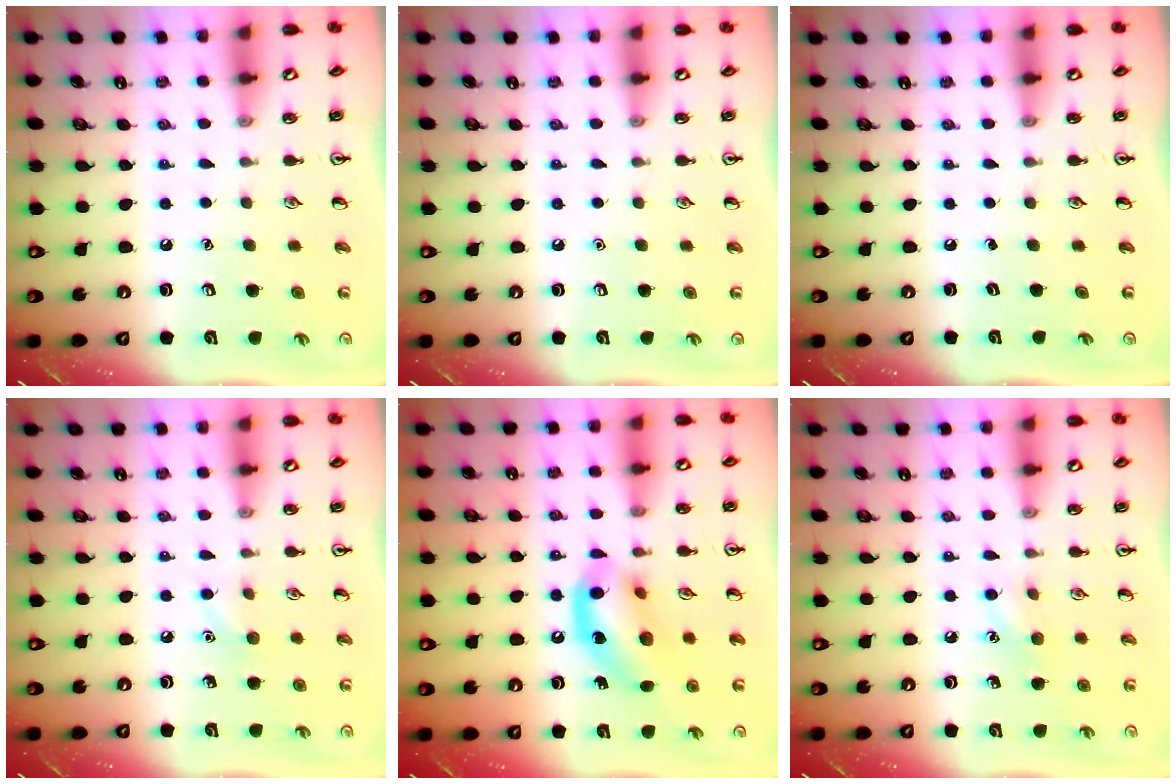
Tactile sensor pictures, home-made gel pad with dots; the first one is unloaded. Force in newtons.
{"total": 0.0}
{"total": 0.0}
{"total": 6.2, "press": 6.0, "slide": 1.7}
{"total": 13.7, "press": 13.3, "slide": 3.2}
{"total": 7.7, "press": 7.4, "slide": 1.9}